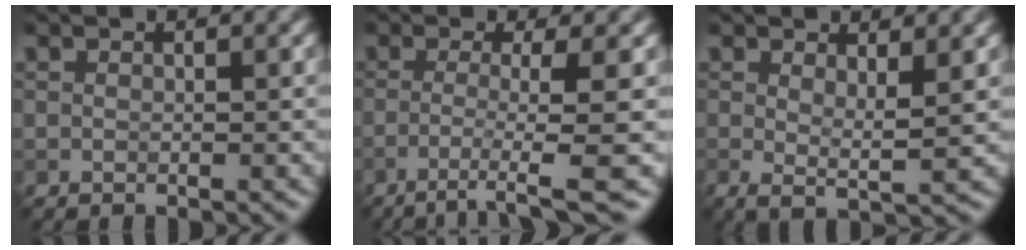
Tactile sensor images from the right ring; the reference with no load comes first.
{"total": 4.8, "force": [-1.7, 0.4, 4.5], "torque": [-0.071, -0.003, -0.039]}
{"total": 2.7, "force": [0.9, 0.7, 2.5], "torque": [-0.037, -0.011, 0.016]}